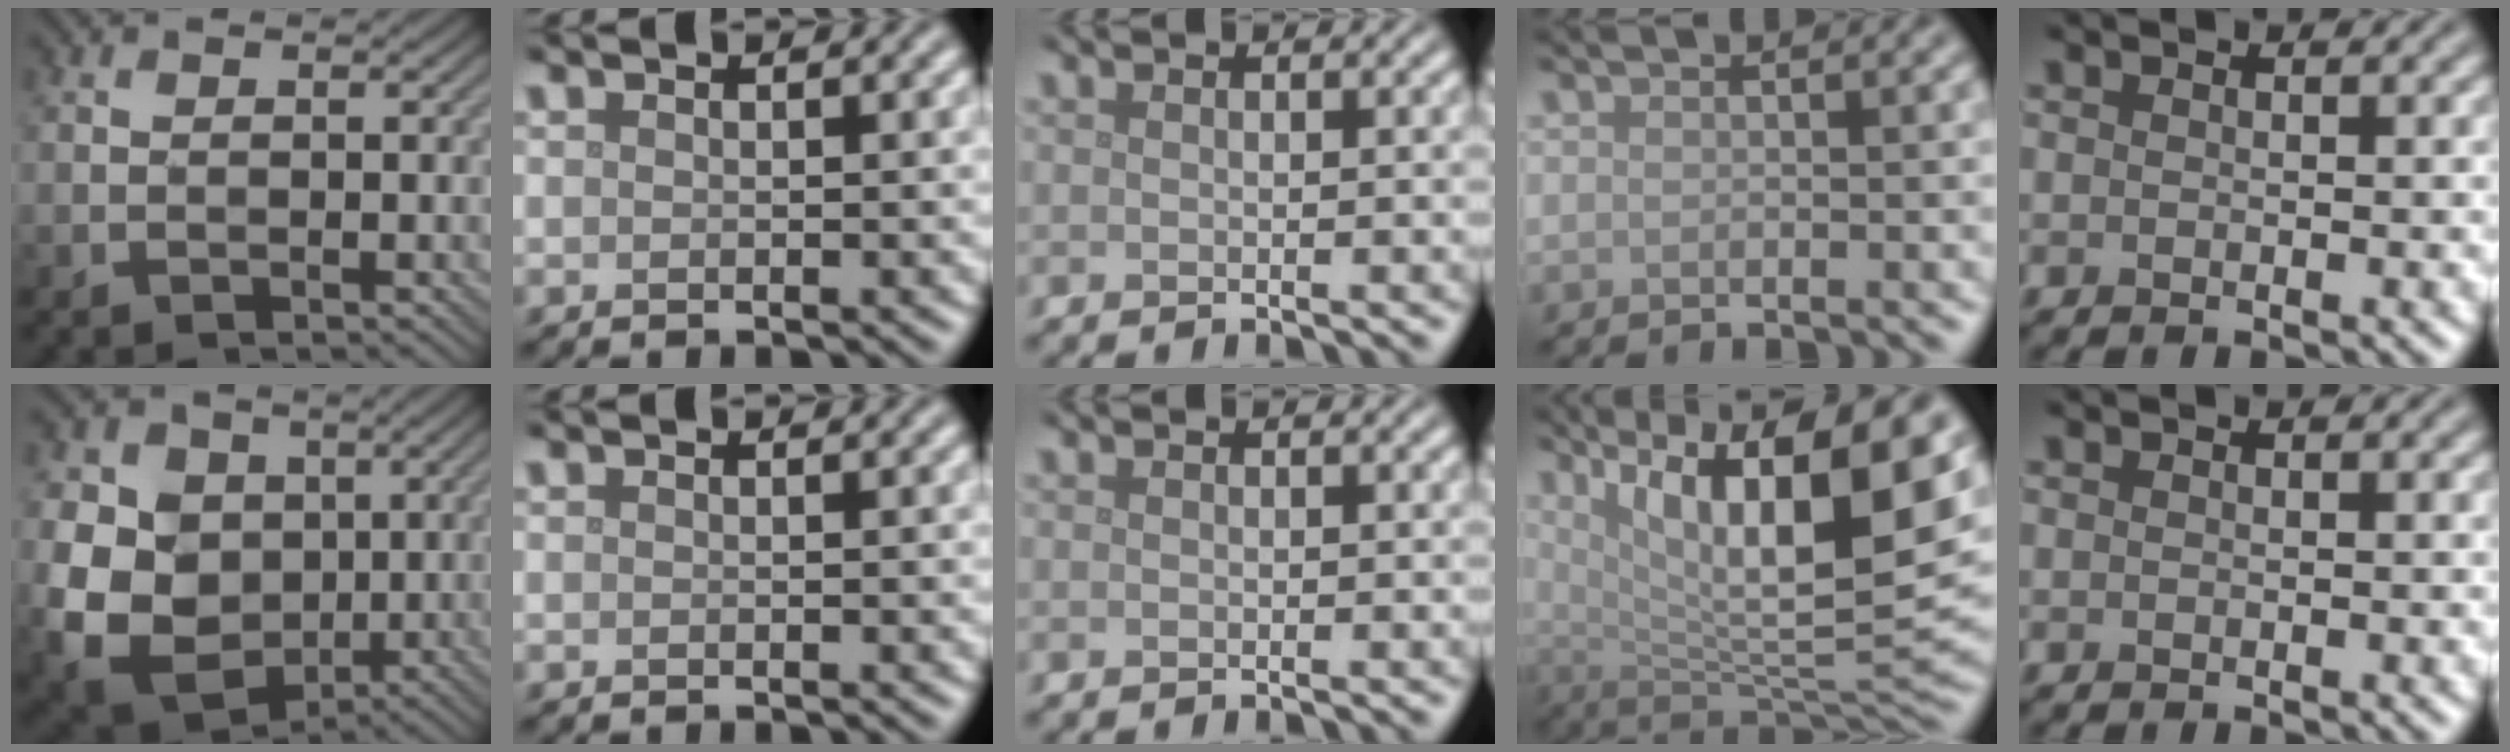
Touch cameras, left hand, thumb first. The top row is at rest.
{"thumb": {"total": 13.9, "force": [0.0, 11.6, 7.7], "torque": [-0.198, -0.015, -0.003]}, "ring": {"total": 14.8, "force": [5.4, 4.6, 13.0], "torque": [-0.202, -0.006, 0.094]}}